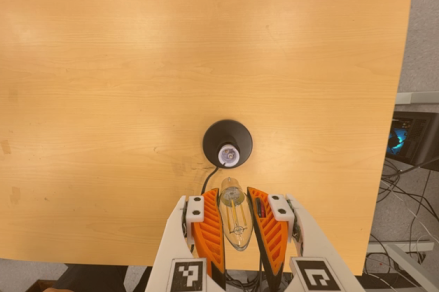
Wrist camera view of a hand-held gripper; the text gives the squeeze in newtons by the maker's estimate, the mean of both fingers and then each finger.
{"total": 21.9, "left": 23.5, "right": 20.3}